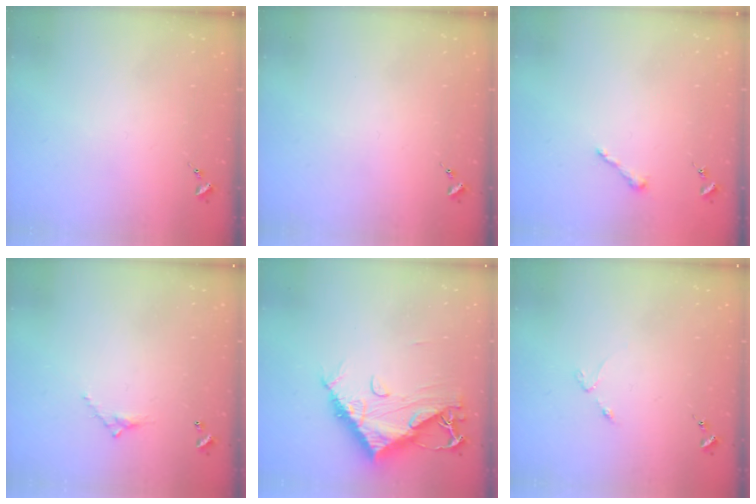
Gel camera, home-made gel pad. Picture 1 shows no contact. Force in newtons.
{"total": 0.0}
{"total": 4.3, "press": 4.3, "slide": 0.5}
{"total": 4.6, "press": 4.6, "slide": 0.3}
{"total": 13.4, "press": 13.3, "slide": 1.5}
{"total": 2.5, "press": 2.4, "slide": 0.4}